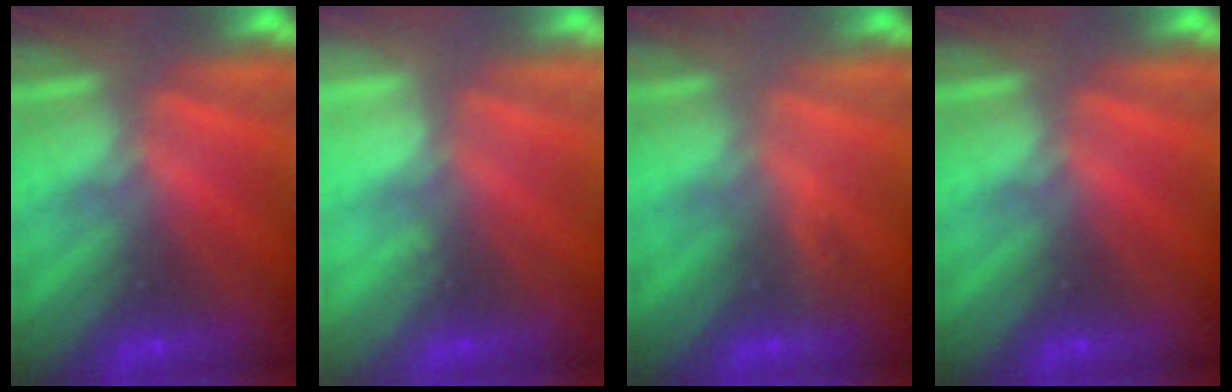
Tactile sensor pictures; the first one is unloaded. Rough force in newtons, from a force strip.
{"total": 2.4}
{"total": 2.9}
{"total": 0.0}